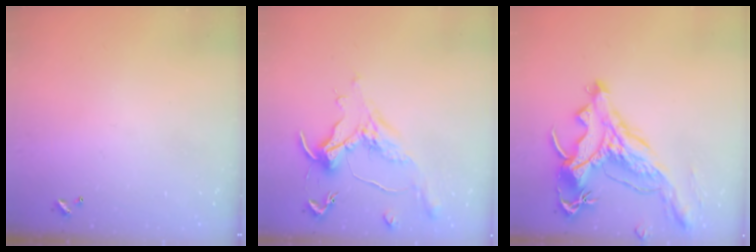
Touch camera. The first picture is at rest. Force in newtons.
{"total": 1.2, "press": 1.0, "slide": 0.5}
{"total": 6.8, "press": 6.5, "slide": 1.8}